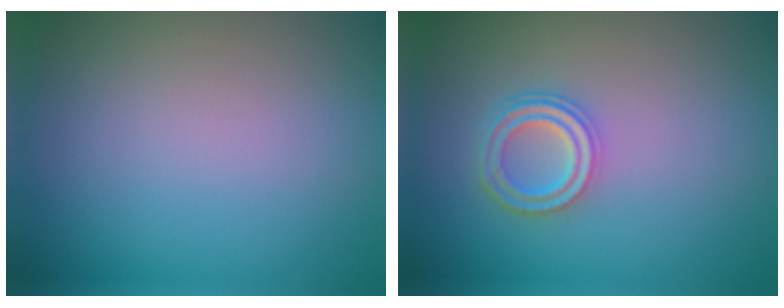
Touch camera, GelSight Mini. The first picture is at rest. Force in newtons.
{"total": 3.3, "press": 2.6, "slide": 2.1}